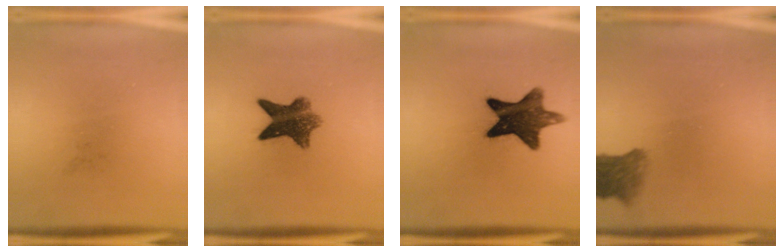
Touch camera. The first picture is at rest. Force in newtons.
{"total": 8.2}
{"total": 12.4}
{"total": 4.6}